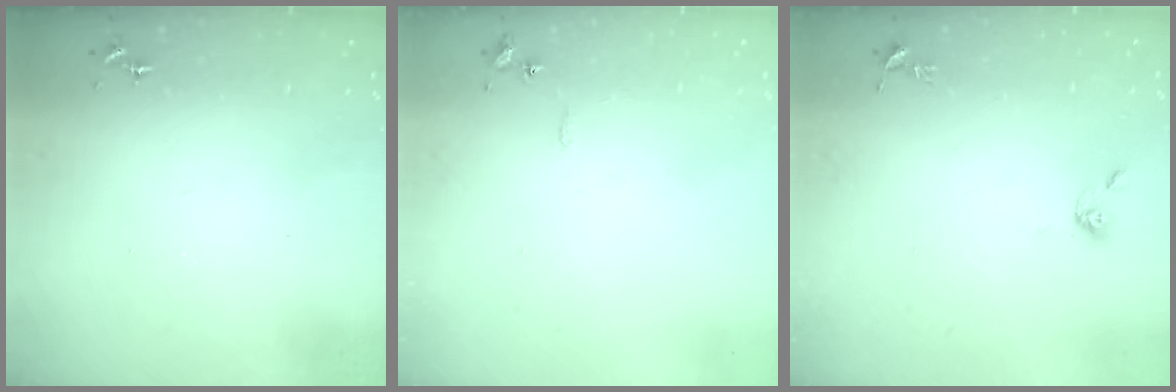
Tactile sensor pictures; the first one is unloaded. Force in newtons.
{"total": 4.5, "press": 4.4, "slide": 0.6}
{"total": 5.2, "press": 4.6, "slide": 2.3}